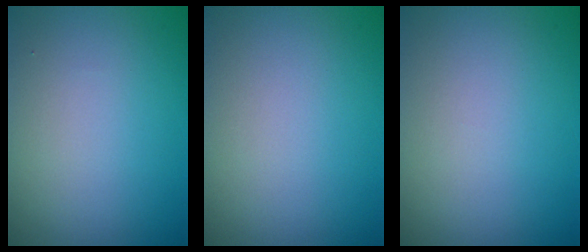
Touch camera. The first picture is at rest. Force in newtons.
{"total": 0.0}
{"total": 0.0}